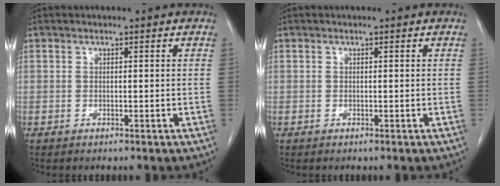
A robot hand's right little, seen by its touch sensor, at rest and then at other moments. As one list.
[{"total": 0.0}]